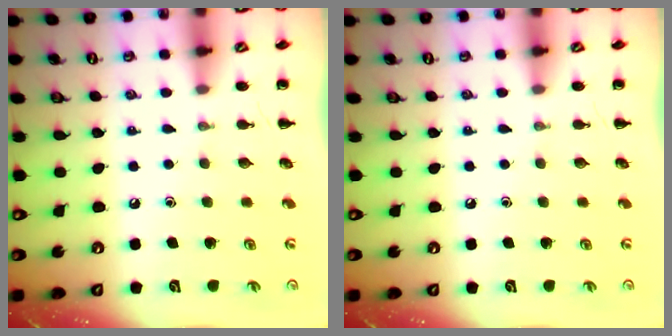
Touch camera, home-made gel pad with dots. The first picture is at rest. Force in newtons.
{"total": 0.0}